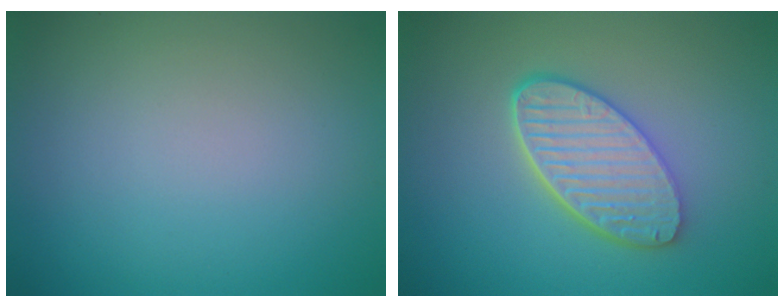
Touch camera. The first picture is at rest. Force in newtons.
{"total": 5.6, "press": 4.4, "slide": 3.4}